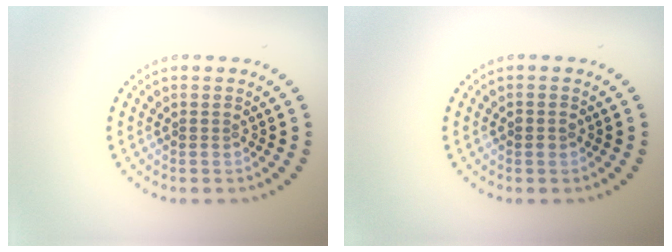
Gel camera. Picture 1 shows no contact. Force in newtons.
{"total": 1.1, "press": 1.1, "slide": 0.1}